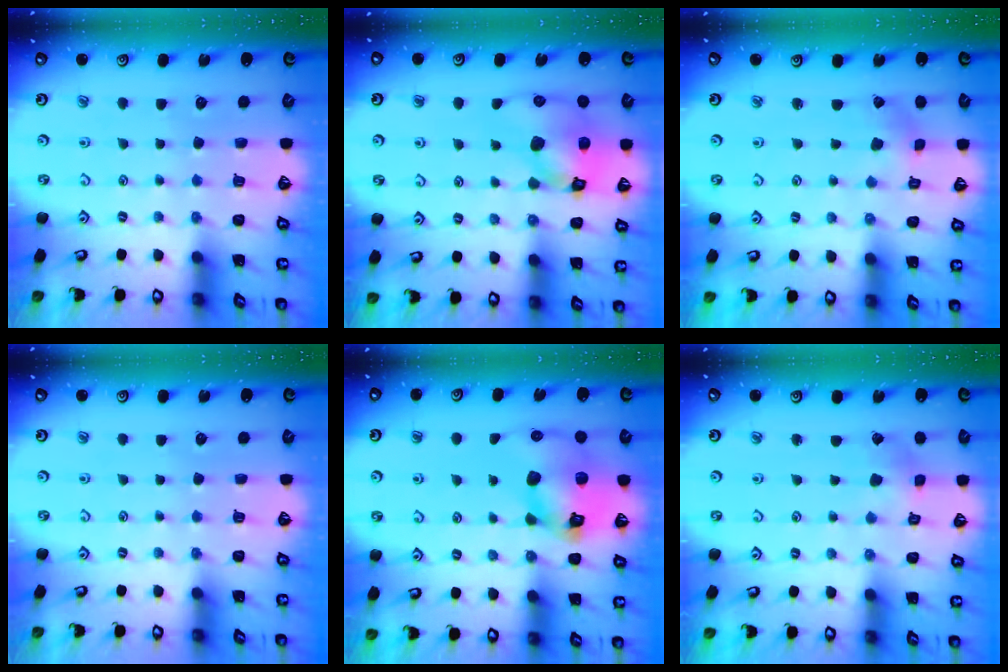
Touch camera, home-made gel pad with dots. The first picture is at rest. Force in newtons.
{"total": 14.1, "press": 13.9, "slide": 2.1}
{"total": 1.5, "press": 1.5, "slide": 0.3}
{"total": 0.0}
{"total": 16.0, "press": 15.8, "slide": 2.4}
{"total": 1.7, "press": 1.7, "slide": 0.2}